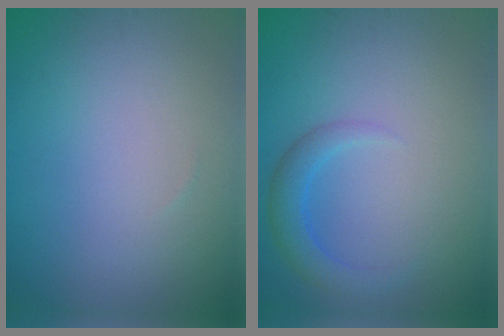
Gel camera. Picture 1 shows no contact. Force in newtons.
{"total": 2.4, "press": 2.4, "slide": 0.1}